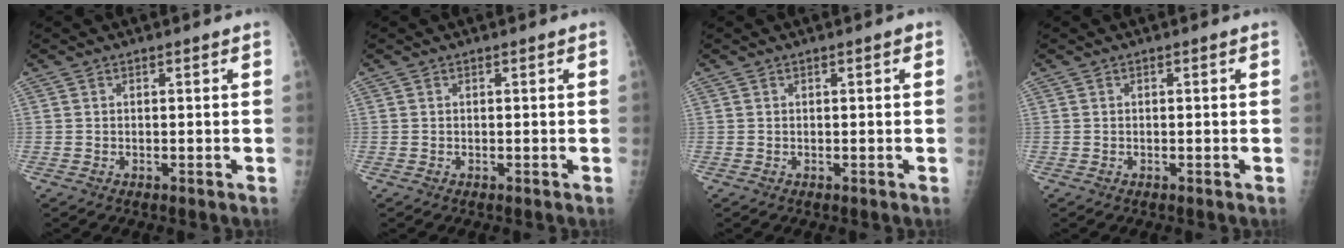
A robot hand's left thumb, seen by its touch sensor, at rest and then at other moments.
{"total": 0.0}
{"total": 0.7, "force": [0.2, 0.2, 0.6], "torque": [-0.011, 0.002, 0.002]}
{"total": 0.0}